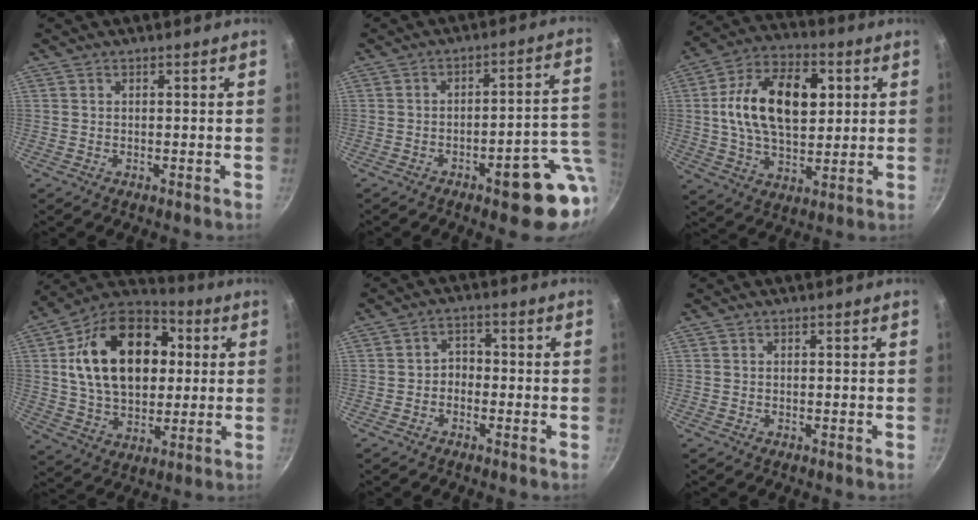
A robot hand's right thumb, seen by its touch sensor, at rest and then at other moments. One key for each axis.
{"total": 13.0, "fx": -4.2, "fy": 4.0, "fz": 11.6, "tx": -0.108, "ty": 0.028, "tz": -0.052}
{"total": 18.9, "fx": 3.5, "fy": 11.5, "fz": 14.6, "tx": -0.227, "ty": 0.007, "tz": 0.049}
{"total": 24.3, "fx": 4.4, "fy": 16.3, "fz": 17.5, "tx": -0.269, "ty": 0.018, "tz": 0.064}
{"total": 3.0, "fx": -1.1, "fy": 2.3, "fz": 1.5, "tx": -0.007, "ty": 0.019, "tz": -0.026}
{"total": 0.0}